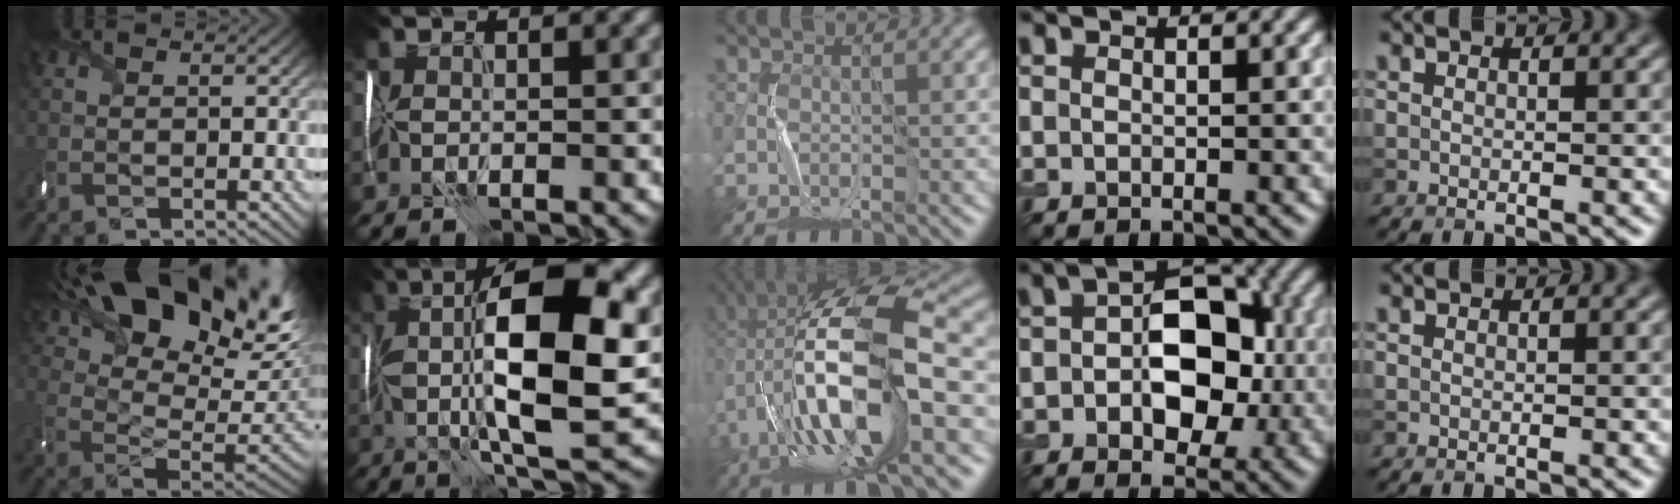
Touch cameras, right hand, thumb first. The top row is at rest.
{"thumb": {"total": 23.4, "force": [13.5, 10.9, 15.7], "torque": [-0.245, 0.045, 0.214]}, "index": {"total": 12.5, "force": [2.0, 3.6, 11.9], "torque": [-0.203, -0.001, 0.033]}, "middle": {"total": 14.8, "force": [-2.2, 5.3, 13.7], "torque": [-0.254, 0.025, -0.044]}, "ring": {"total": 8.1, "force": [0.0, 5.1, 6.2], "torque": [-0.085, 0.013, -0.006]}}